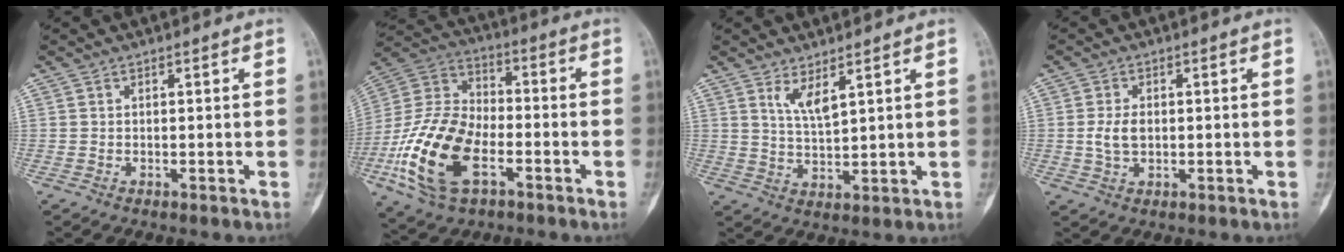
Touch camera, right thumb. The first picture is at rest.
{"total": 20.1, "force": [-6.9, 11.2, 15.2], "torque": [-0.308, 0.024, -0.129]}
{"total": 4.6, "force": [2.8, 1.2, 3.4], "torque": [-0.063, -0.031, 0.060]}
{"total": 3.8, "force": [0.0, 2.4, 3.0], "torque": [-0.062, 0.003, 0.001]}